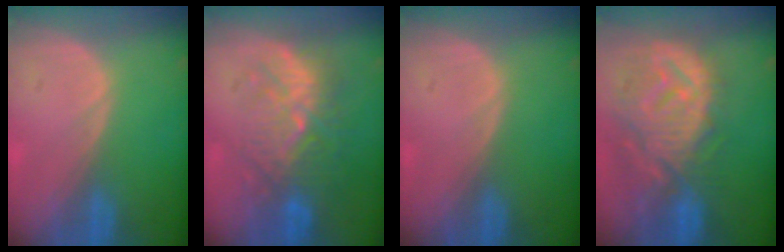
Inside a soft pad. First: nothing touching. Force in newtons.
{"total": 9.6, "press": 9.0, "slide": 3.1}
{"total": 0.0}
{"total": 12.3, "press": 11.0, "slide": 5.5}